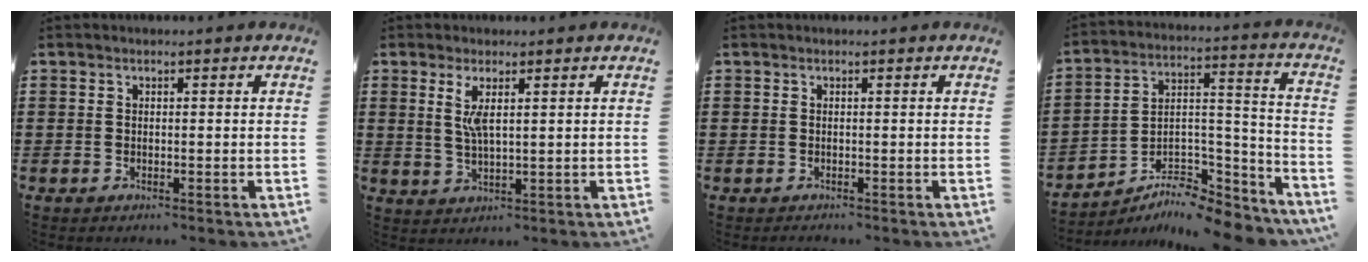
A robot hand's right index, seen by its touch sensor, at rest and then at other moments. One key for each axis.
{"total": 3.5, "fx": 1.2, "fy": 0.9, "fz": 3.2, "tx": -0.066, "ty": 0.003, "tz": 0.018}
{"total": 0.6, "fx": -0.4, "fy": 0.4, "fz": -0.1, "tx": 0.001, "ty": 0.005, "tz": -0.010}
{"total": 7.4, "fx": -6.7, "fy": 2.1, "fz": 2.2, "tx": -0.032, "ty": 0.010, "tz": -0.129}